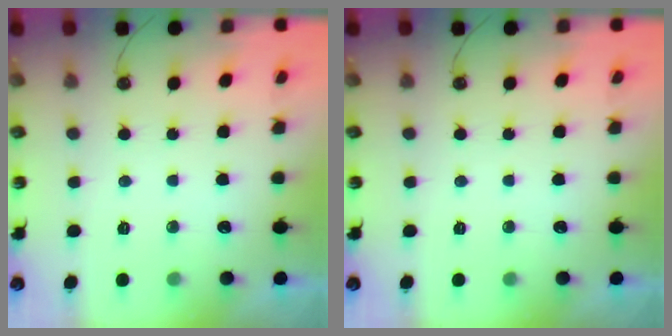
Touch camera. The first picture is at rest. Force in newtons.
{"total": 0.0}